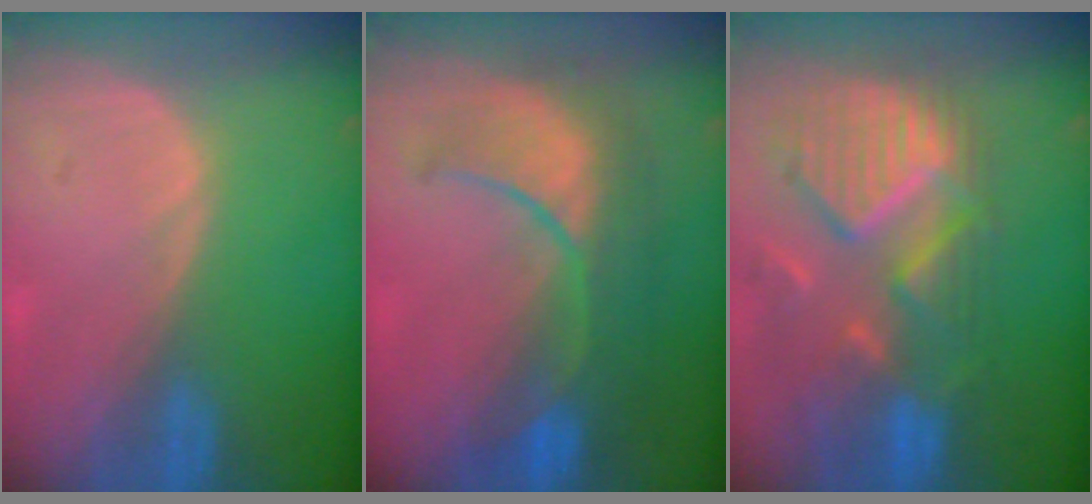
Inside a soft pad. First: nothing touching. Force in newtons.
{"total": 9.9, "press": 9.3, "slide": 3.5}
{"total": 11.9, "press": 10.6, "slide": 5.4}